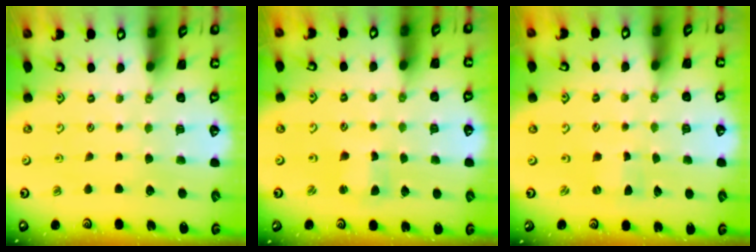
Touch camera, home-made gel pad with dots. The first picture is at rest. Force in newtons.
{"total": 2.6, "press": 2.5, "slide": 0.3}
{"total": 0.0}